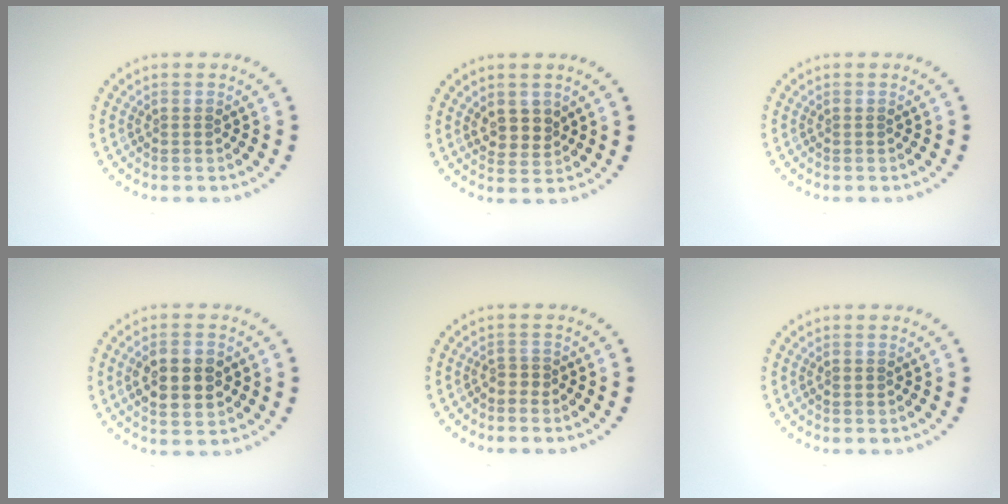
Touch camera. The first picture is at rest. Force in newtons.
{"total": 2.4, "press": 2.2, "slide": 1.0}
{"total": 0.0}
{"total": 5.3, "press": 5.3, "slide": 0.3}
{"total": 0.8, "press": 0.4, "slide": 0.7}
{"total": 0.8, "press": 0.8, "slide": 0.2}